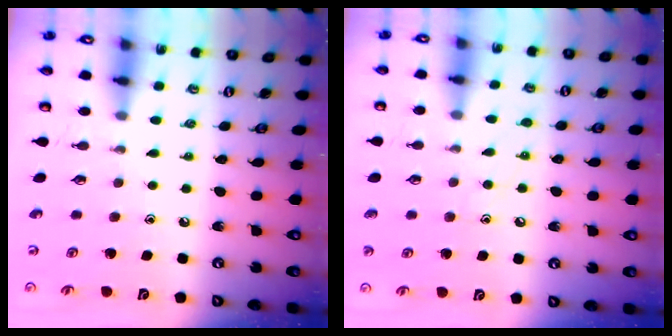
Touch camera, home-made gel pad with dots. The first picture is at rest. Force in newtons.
{"total": 7.5, "press": 7.4, "slide": 0.6}